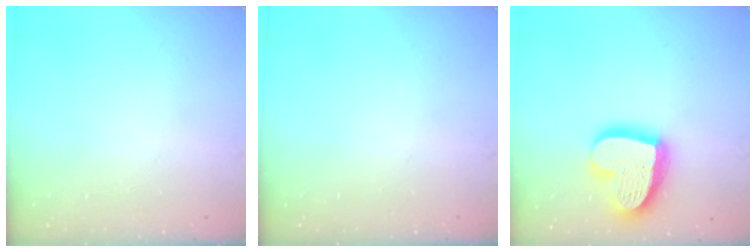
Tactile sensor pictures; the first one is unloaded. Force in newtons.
{"total": 0.0}
{"total": 19.9, "press": 19.9, "slide": 1.6}